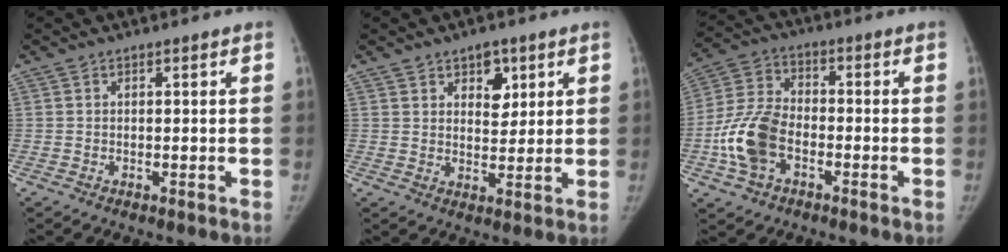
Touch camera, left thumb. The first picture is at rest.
{"total": 4.8, "force": [2.5, 3.2, 2.6], "torque": [-0.009, -0.014, 0.037]}
{"total": 12.0, "force": [-3.8, 7.7, 8.4], "torque": [-0.170, 0.027, -0.076]}